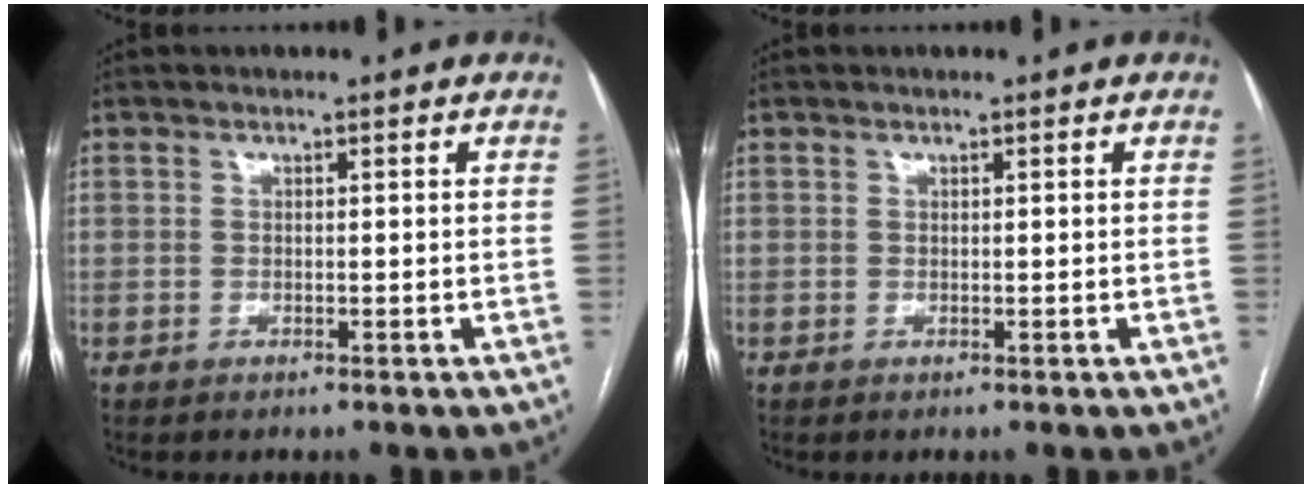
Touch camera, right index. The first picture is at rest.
{"total": 0.0}